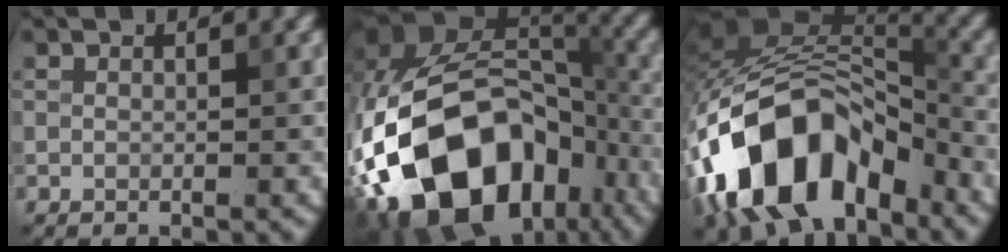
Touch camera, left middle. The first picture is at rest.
{"total": 19.7, "force": [-8.2, 13.1, 12.3], "torque": [-0.238, -0.011, -0.136]}
{"total": 14.4, "force": [-6.4, 8.6, 9.6], "torque": [-0.175, 0.016, -0.127]}